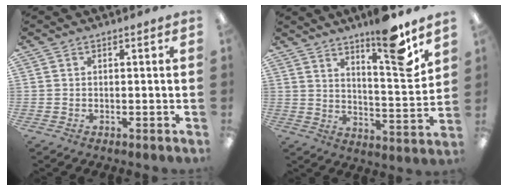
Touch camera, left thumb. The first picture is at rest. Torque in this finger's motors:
{"motor_torque": [1.78, 0.82, 1.09, -1.06, 0.12]}